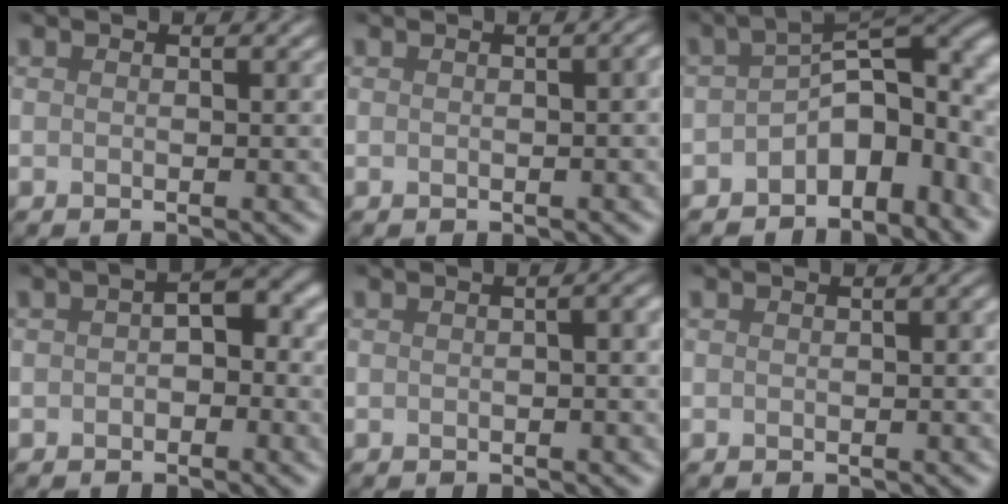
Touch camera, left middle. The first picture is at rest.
{"total": 2.8, "force": [-0.7, 1.5, 2.3], "torque": [-0.005, 0.014, -0.015]}
{"total": 8.7, "force": [-3.2, 5.0, 6.4], "torque": [-0.069, 0.000, -0.055]}
{"total": 2.4, "force": [-0.8, 1.4, 1.7], "torque": [-0.020, 0.012, -0.022]}
{"total": 4.0, "force": [-0.6, 2.0, 3.4], "torque": [-0.020, 0.013, -0.020]}
{"total": 1.8, "force": [-0.4, 0.9, 1.5], "torque": [-0.007, 0.011, -0.010]}